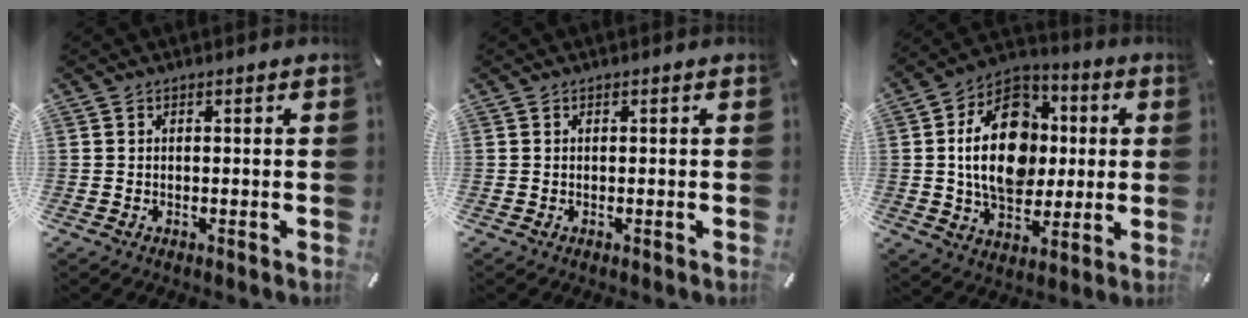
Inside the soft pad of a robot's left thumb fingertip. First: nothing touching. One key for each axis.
{"total": 0.0}
{"total": 19.6, "fx": 0.8, "fy": 14.3, "fz": 13.3, "tx": -0.233, "ty": 0.013, "tz": 0.014}